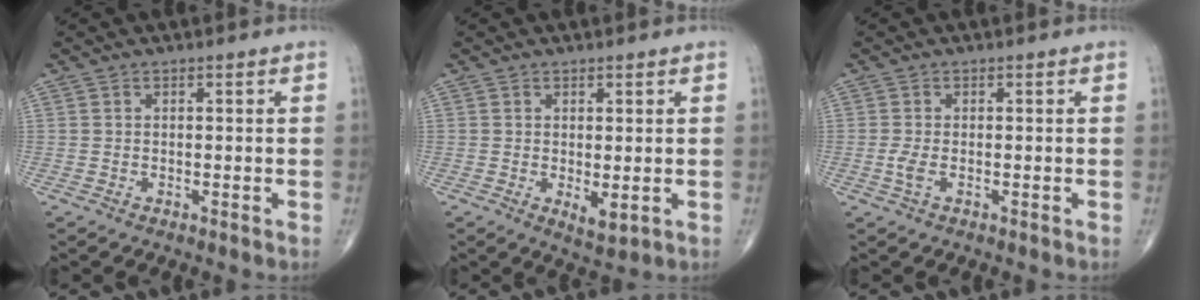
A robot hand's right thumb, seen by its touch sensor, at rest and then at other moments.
{"total": 3.2, "force": [-0.3, 1.3, 2.9], "torque": [-0.040, -0.011, 0.001]}
{"total": 1.9, "force": [-0.5, 0.7, 1.7], "torque": [-0.046, -0.006, -0.012]}